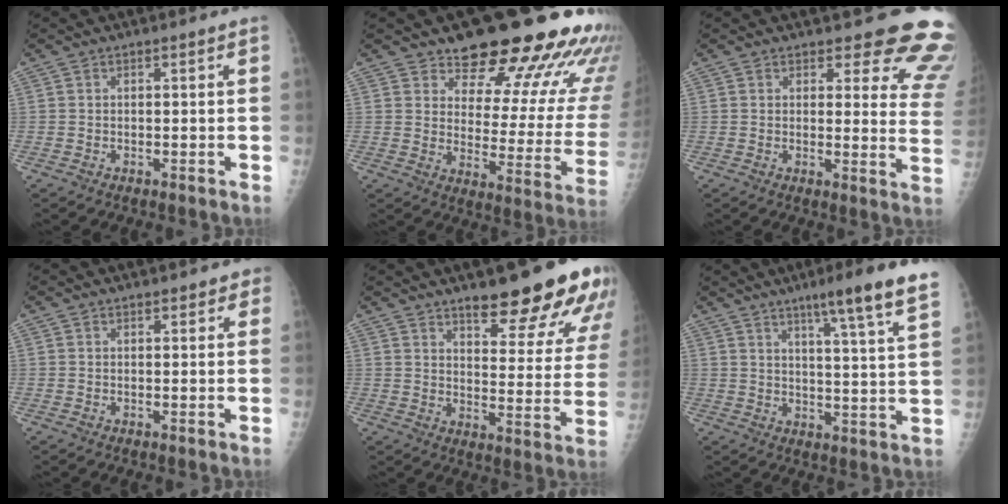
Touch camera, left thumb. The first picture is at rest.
{"total": 22.5, "force": [17.5, 8.3, 11.4], "torque": [-0.106, -0.107, 0.217]}
{"total": 13.6, "force": [12.1, 4.5, 4.3], "torque": [0.009, -0.102, 0.104]}
{"total": 1.4, "force": [0.8, 0.9, 0.7], "torque": [0.011, 0.001, 0.004]}
{"total": 18.9, "force": [13.4, 5.4, 12.2], "torque": [-0.113, -0.078, 0.175]}
{"total": 12.7, "force": [8.4, -0.2, 9.5], "torque": [-0.134, -0.037, 0.108]}